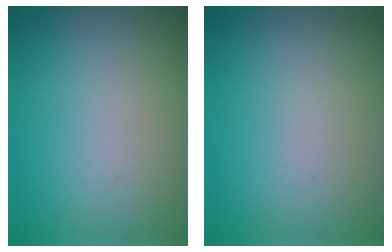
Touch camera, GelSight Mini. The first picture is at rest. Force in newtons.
{"total": 0.0}